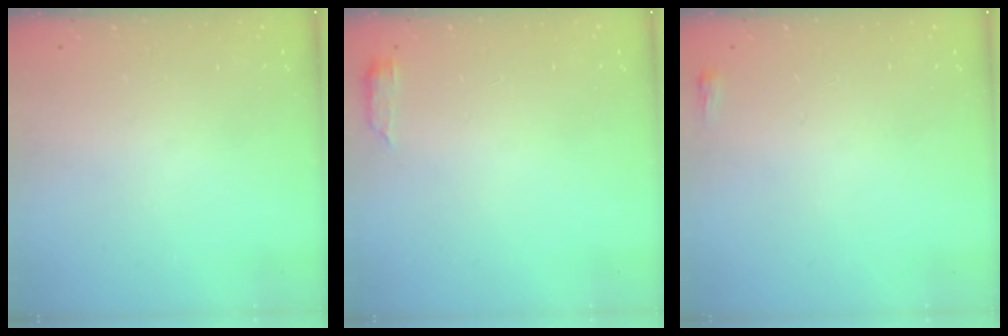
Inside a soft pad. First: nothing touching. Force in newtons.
{"total": 2.6, "press": 2.6, "slide": 0.5}
{"total": 2.0, "press": 2.0, "slide": 0.5}